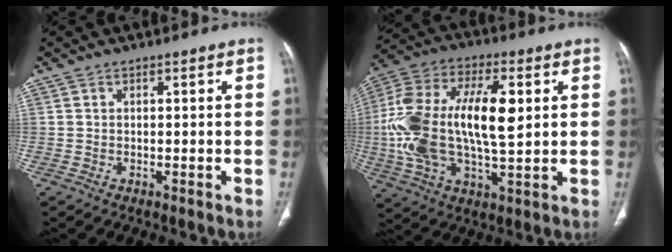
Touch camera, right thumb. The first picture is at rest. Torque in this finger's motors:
{"motor_torque": [2.37, 2.64, 2.17, 0.48, 0.30]}